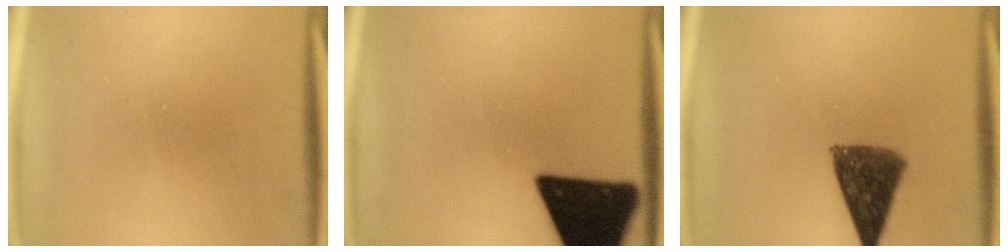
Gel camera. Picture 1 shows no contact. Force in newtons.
{"total": 18.9}
{"total": 10.3}